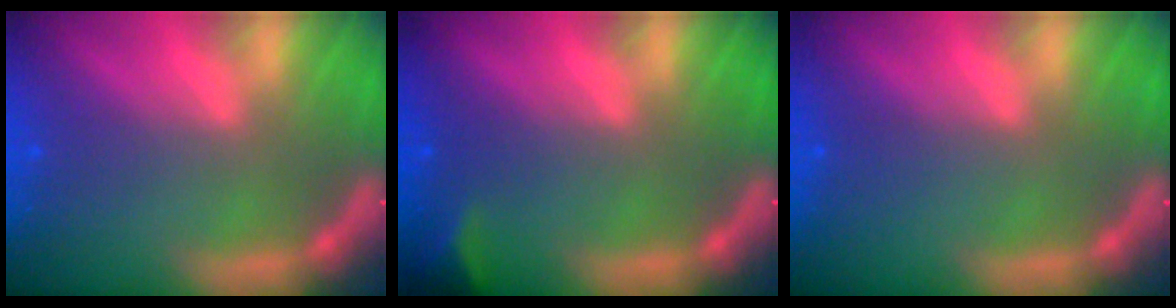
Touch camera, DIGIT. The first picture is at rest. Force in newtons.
{"total": 2.4}
{"total": 0.0}